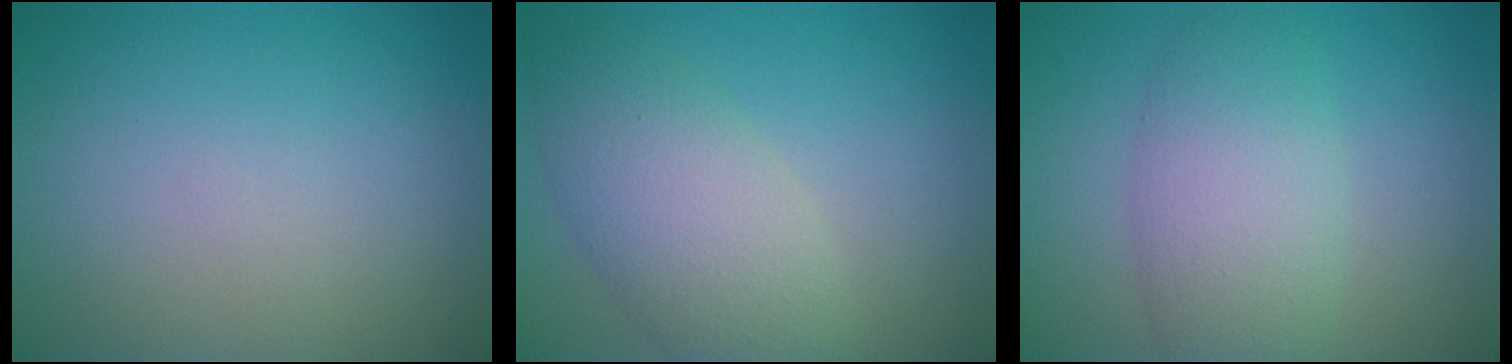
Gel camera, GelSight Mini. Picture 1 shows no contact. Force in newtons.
{"total": 5.7, "press": 5.7, "slide": 0.4}
{"total": 5.0, "press": 5.0, "slide": 0.3}